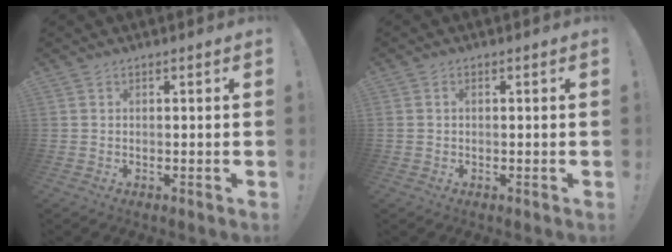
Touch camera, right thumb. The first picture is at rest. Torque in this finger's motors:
{"motor_torque": [-0.62, -0.19, -0.40, 0.50, 0.05]}